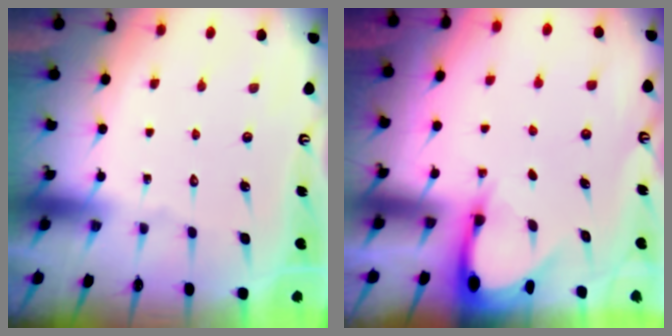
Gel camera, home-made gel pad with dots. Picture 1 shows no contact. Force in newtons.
{"total": 3.6, "press": 3.6, "slide": 0.2}